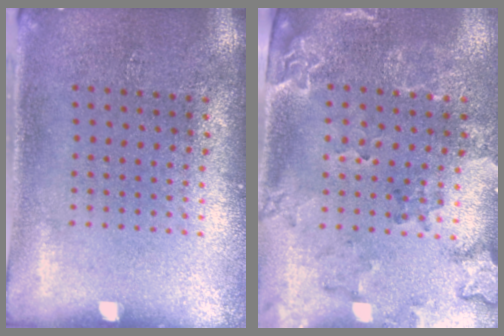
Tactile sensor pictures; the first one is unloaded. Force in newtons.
{"total": 2.0, "press": 1.9, "slide": 0.7}